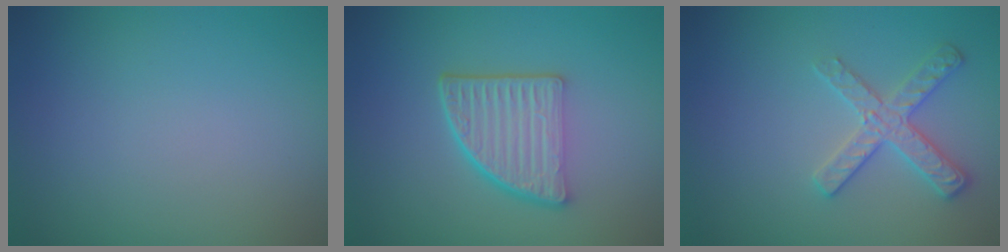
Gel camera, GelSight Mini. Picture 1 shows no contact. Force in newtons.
{"total": 5.3, "press": 3.7, "slide": 3.7}
{"total": 2.7, "press": 2.6, "slide": 0.5}